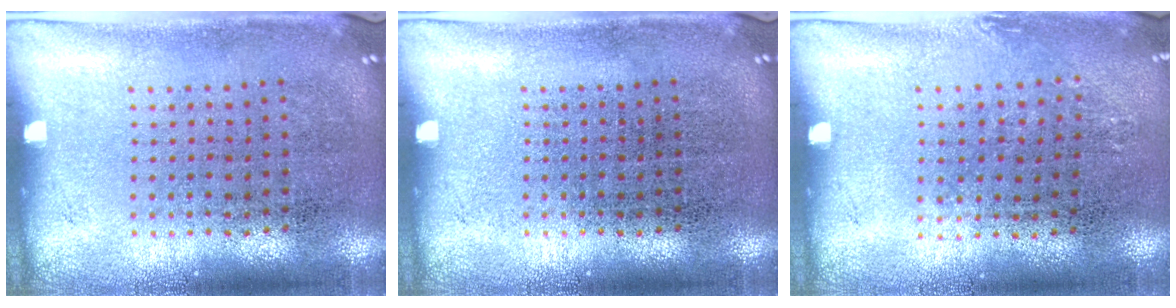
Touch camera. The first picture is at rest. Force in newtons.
{"total": 0.0}
{"total": 0.7, "press": 0.7, "slide": 0.2}